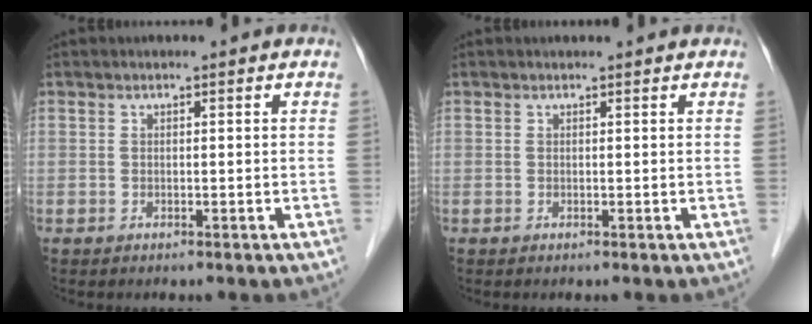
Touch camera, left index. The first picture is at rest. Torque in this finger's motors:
{"motor_torque": [0.22, -0.47, 0.07, -0.01]}